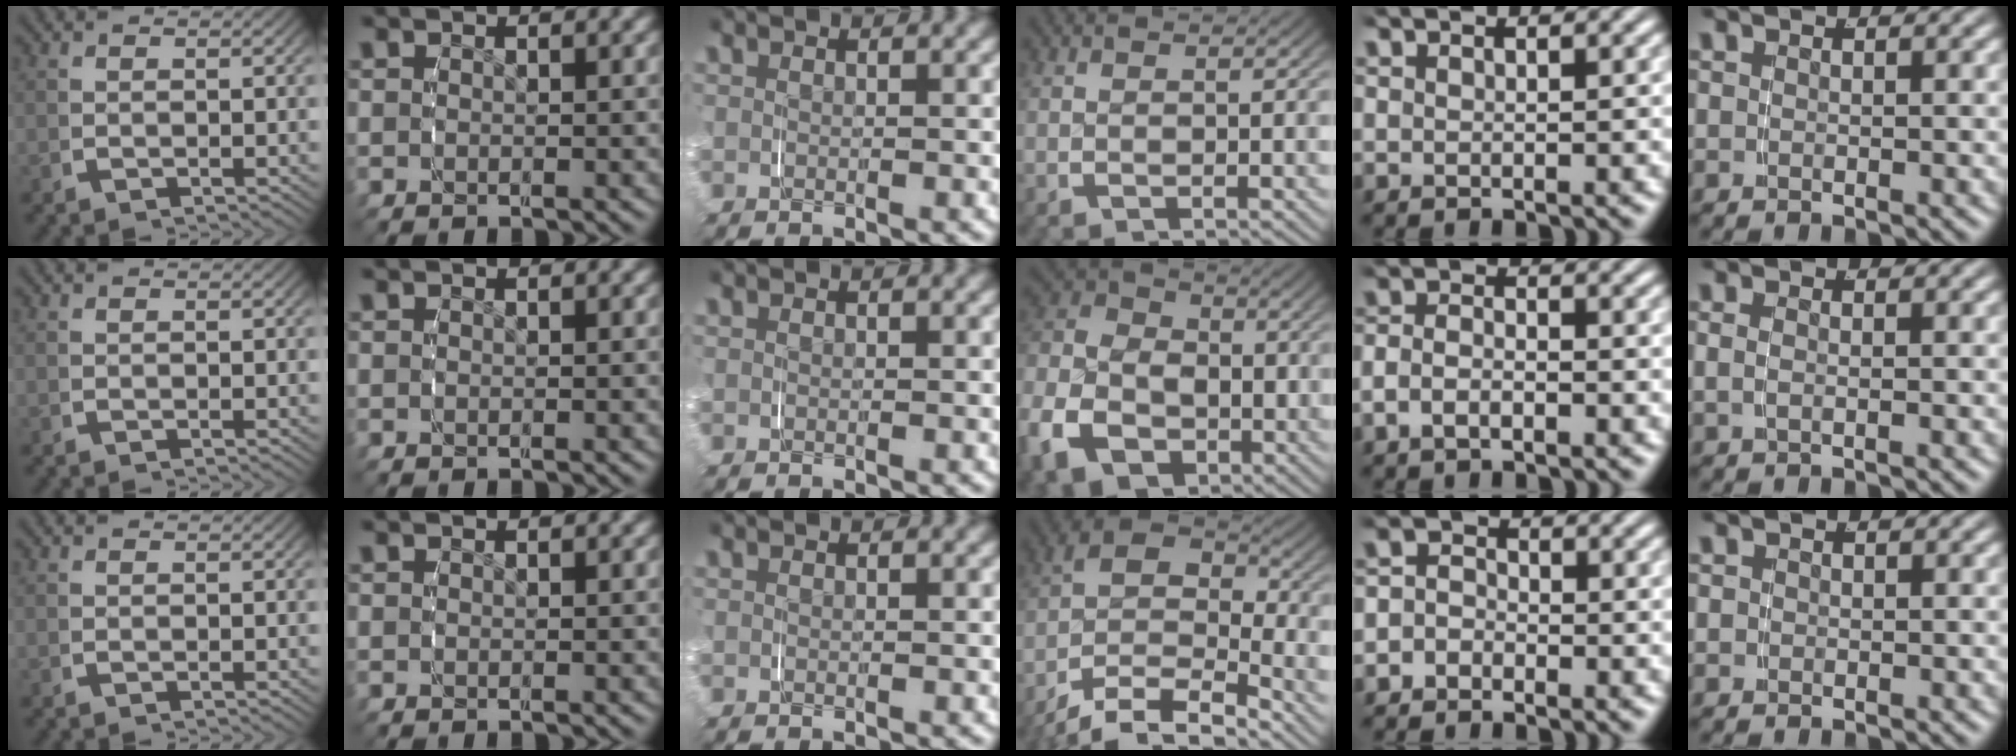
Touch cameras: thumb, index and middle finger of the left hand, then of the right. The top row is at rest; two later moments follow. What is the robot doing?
{"motion": "grasp_and_lifting", "object": "jacket"}